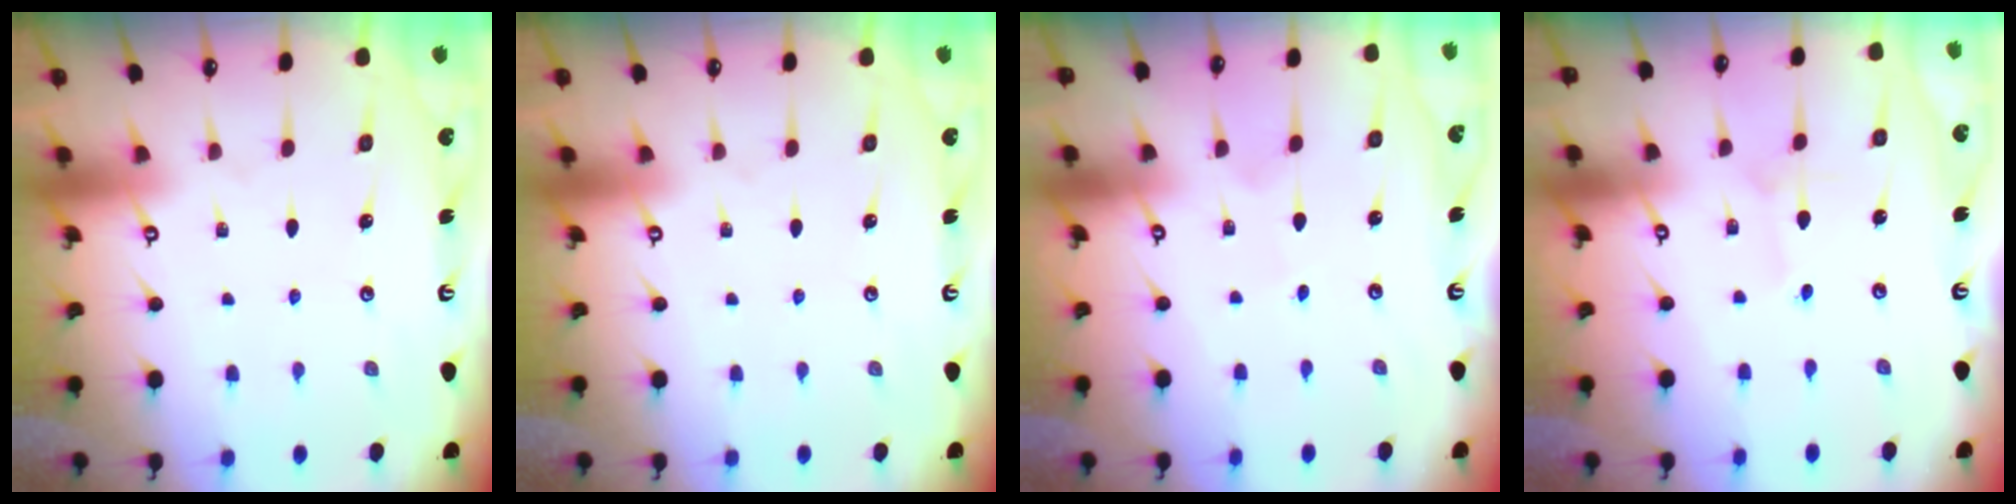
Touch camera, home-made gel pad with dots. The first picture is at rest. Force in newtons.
{"total": 0.0}
{"total": 0.7, "press": 0.7, "slide": 0.0}
{"total": 2.0, "press": 2.0, "slide": 0.2}